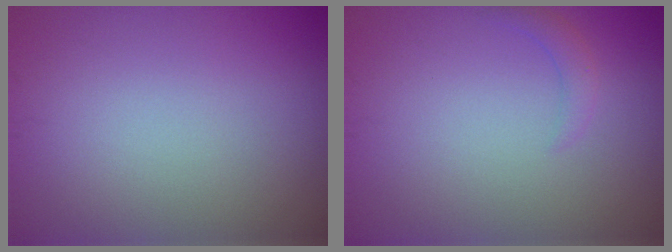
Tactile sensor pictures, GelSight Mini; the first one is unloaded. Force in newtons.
{"total": 1.3, "press": 1.3, "slide": 0.1}